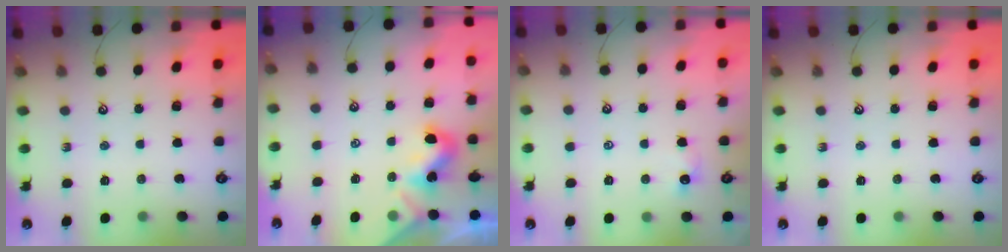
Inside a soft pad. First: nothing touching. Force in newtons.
{"total": 1.8, "press": 1.8, "slide": 0.5}
{"total": 0.8, "press": 0.7, "slide": 0.5}
{"total": 0.0}